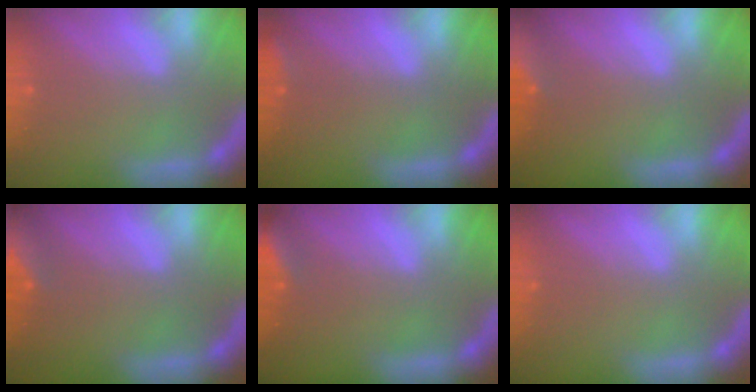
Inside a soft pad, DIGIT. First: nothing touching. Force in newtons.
{"total": 1.4}
{"total": 10.0}
{"total": 8.0}
{"total": 4.4}
{"total": 0.0}